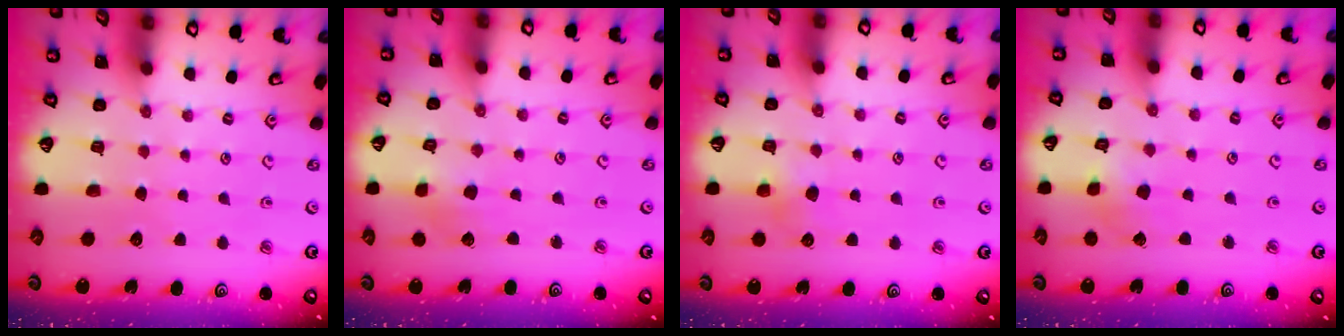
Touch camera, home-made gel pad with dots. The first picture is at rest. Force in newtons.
{"total": 2.4, "press": 2.4, "slide": 0.2}
{"total": 4.2, "press": 4.2, "slide": 0.7}
{"total": 3.4, "press": 3.4, "slide": 0.4}